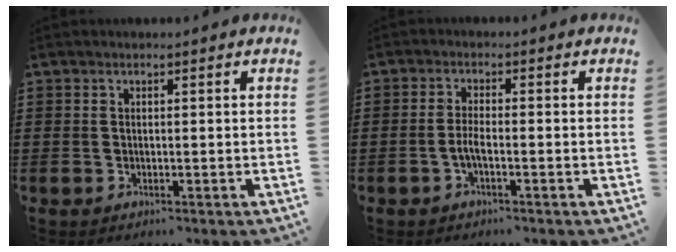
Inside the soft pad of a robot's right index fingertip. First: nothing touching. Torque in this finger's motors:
{"motor_torque": [2.14, 0.00, 0.06, 0.03]}